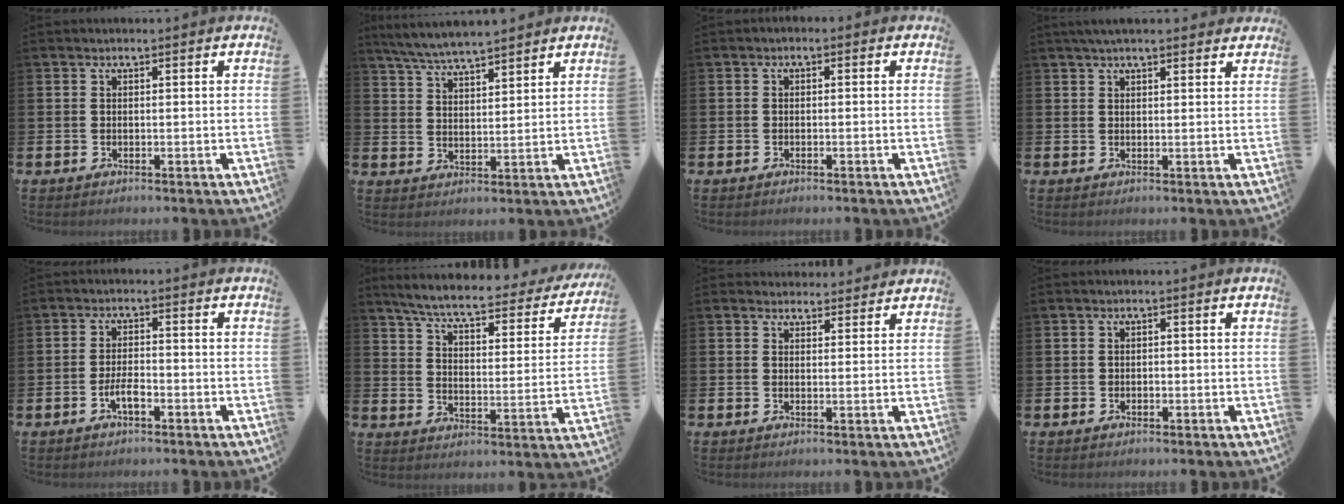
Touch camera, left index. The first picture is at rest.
{"total": 6.0, "force": [5.8, 0.5, 1.4], "torque": [-0.049, -0.023, 0.107]}
{"total": 0.8, "force": [-0.7, 0.4, 0.2], "torque": [-0.010, 0.002, -0.014]}
{"total": 2.0, "force": [1.7, 0.5, 0.9], "torque": [-0.015, 0.002, 0.030]}
{"total": 2.9, "force": [-1.3, 1.0, 2.4], "torque": [-0.056, 0.004, -0.025]}
{"total": 6.4, "force": [5.6, 1.0, 3.0], "torque": [-0.085, -0.038, 0.089]}
{"total": 2.9, "force": [2.7, 1.0, -0.2], "torque": [0.009, -0.013, 0.048]}
{"total": 0.7, "force": [-0.2, 0.6, 0.2], "torque": [-0.003, 0.003, -0.007]}